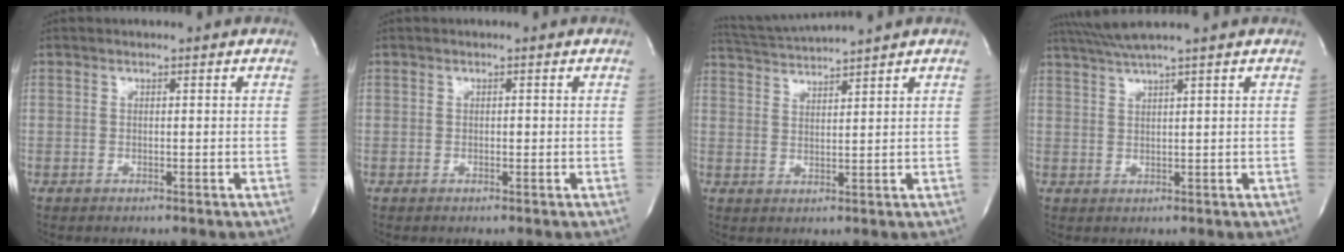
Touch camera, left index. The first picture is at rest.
{"total": 0.0}
{"total": 6.5, "force": [6.0, -2.0, 1.3], "torque": [-0.032, 0.005, 0.112]}
{"total": 5.0, "force": [4.2, -1.8, 2.1], "torque": [-0.039, 0.015, 0.084]}